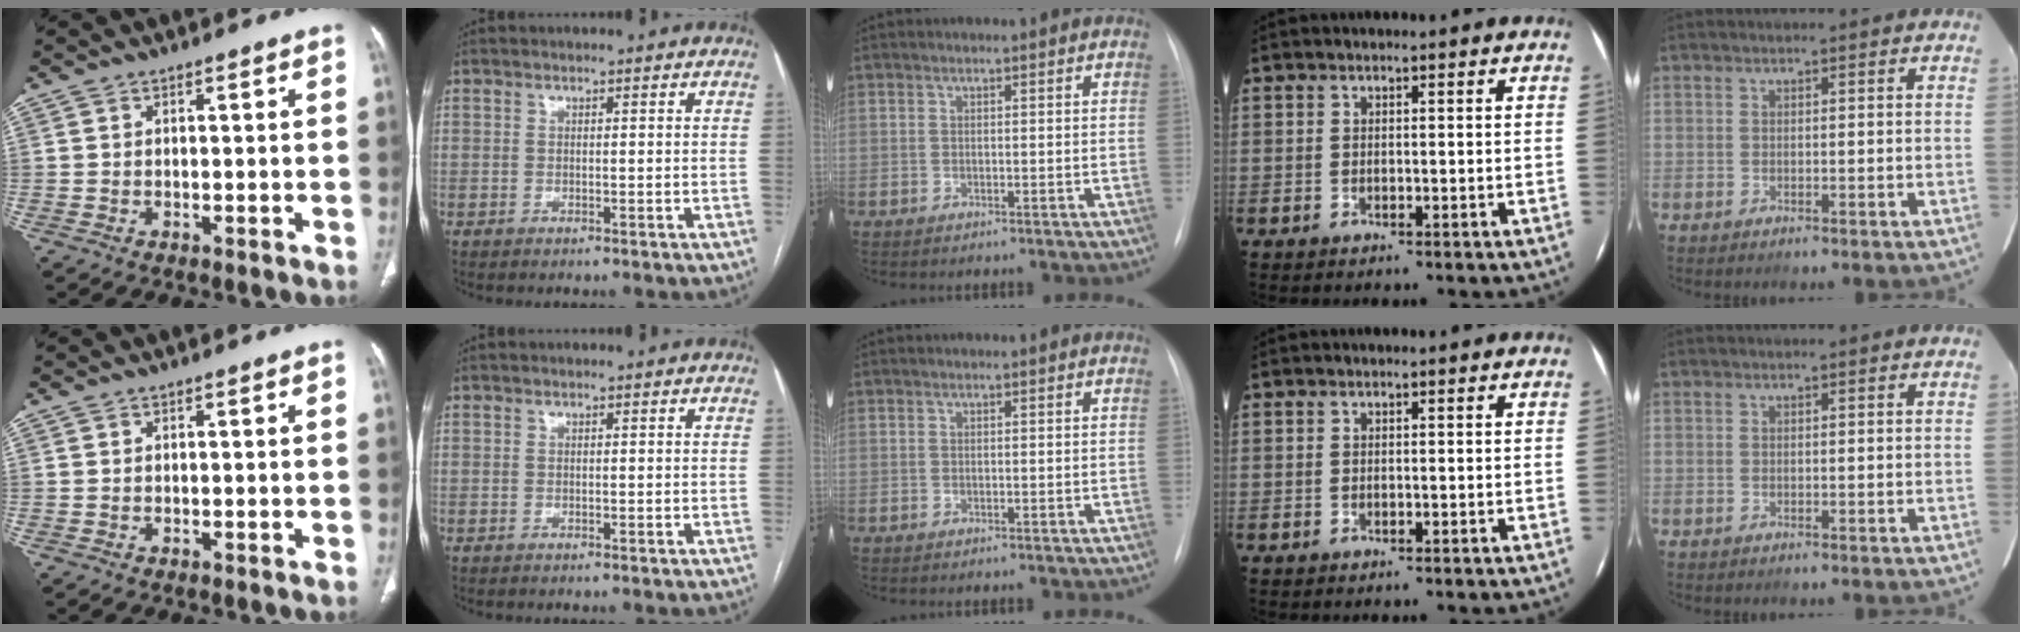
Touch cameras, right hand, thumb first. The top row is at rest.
{}